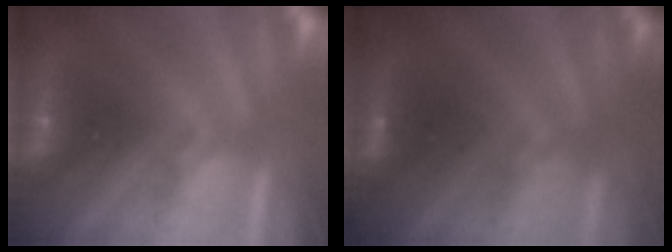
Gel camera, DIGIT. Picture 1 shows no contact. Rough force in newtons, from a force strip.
{"total": 1.9}